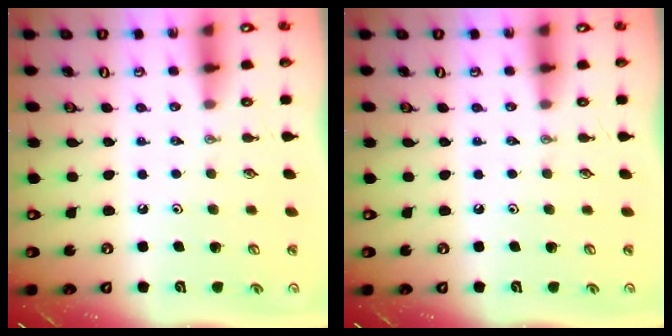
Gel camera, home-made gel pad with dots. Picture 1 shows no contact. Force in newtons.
{"total": 0.0}